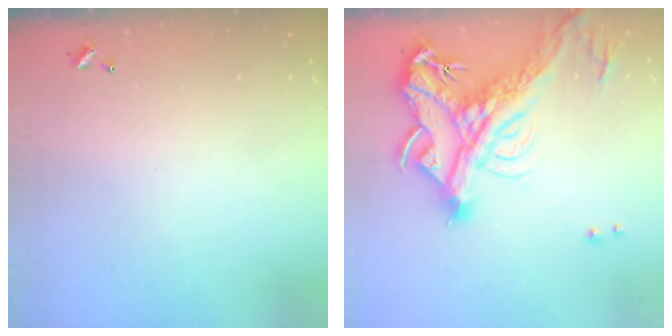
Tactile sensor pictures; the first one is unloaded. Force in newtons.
{"total": 12.9, "press": 12.6, "slide": 3.0}